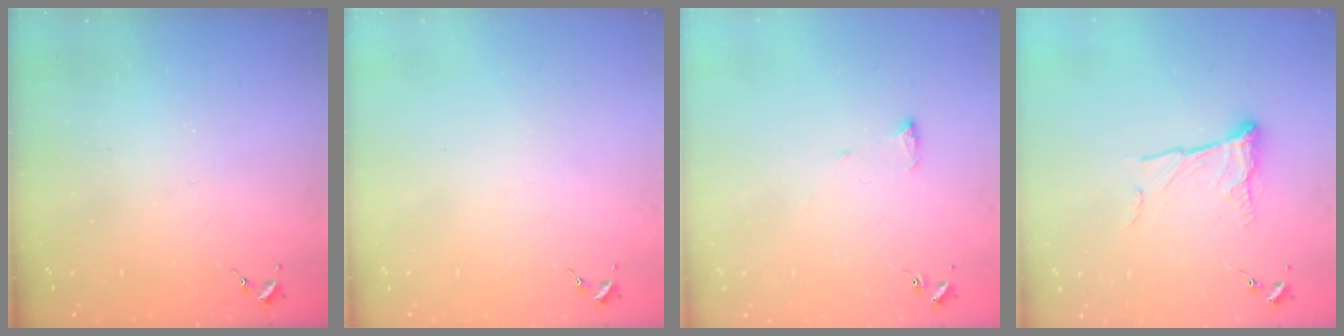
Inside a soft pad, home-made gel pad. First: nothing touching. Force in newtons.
{"total": 0.0}
{"total": 4.7, "press": 4.6, "slide": 0.6}
{"total": 10.7, "press": 10.7, "slide": 0.6}